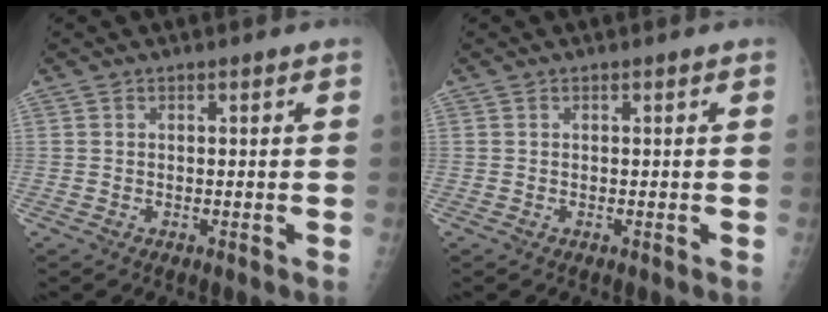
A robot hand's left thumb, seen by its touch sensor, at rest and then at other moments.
{"total": 0.0}